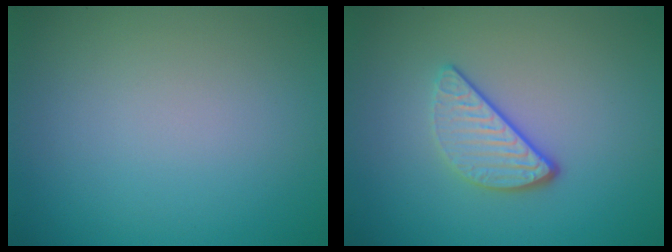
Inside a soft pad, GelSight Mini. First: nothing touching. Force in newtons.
{"total": 3.0, "press": 2.4, "slide": 1.9}